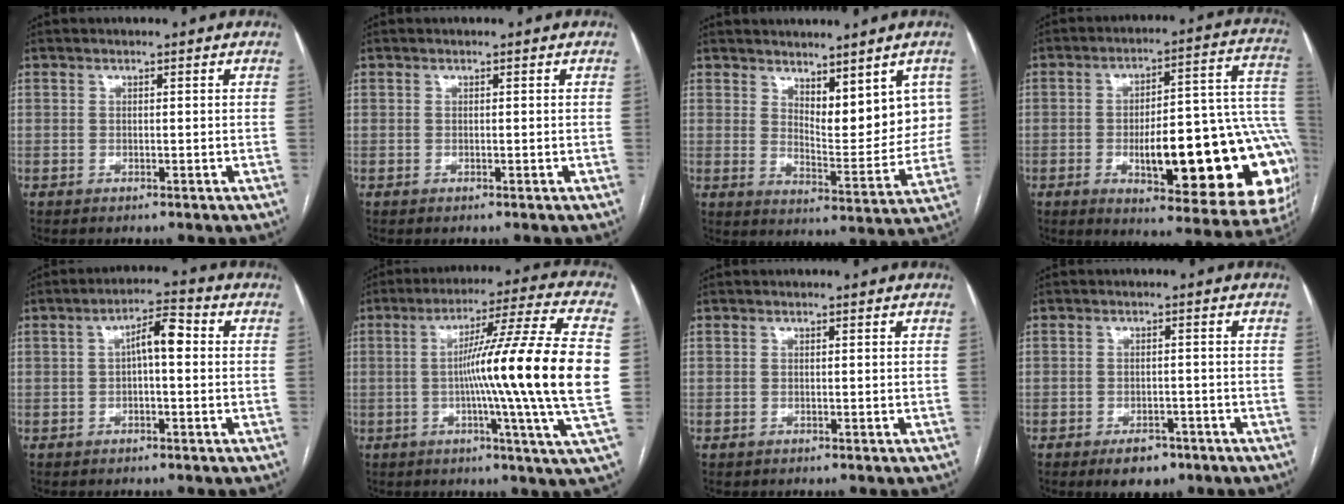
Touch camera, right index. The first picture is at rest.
{"total": 0.0}
{"total": 9.5, "force": [5.0, 3.7, 7.1], "torque": [-0.094, -0.014, 0.087]}
{"total": 26.7, "force": [-5.8, 7.2, 25.1], "torque": [-0.235, 0.025, -0.062]}
{"total": 5.2, "force": [0.4, 1.4, 5.0], "torque": [-0.083, 0.024, 0.004]}
{"total": 20.7, "force": [-0.7, -2.4, 20.5], "torque": [-0.293, -0.002, -0.029]}
{"total": 0.8, "force": [-0.4, 0.7, -0.1], "torque": [-0.002, 0.003, -0.002]}
{"total": 4.5, "force": [-3.0, 2.4, 2.4], "torque": [-0.034, 0.001, -0.036]}